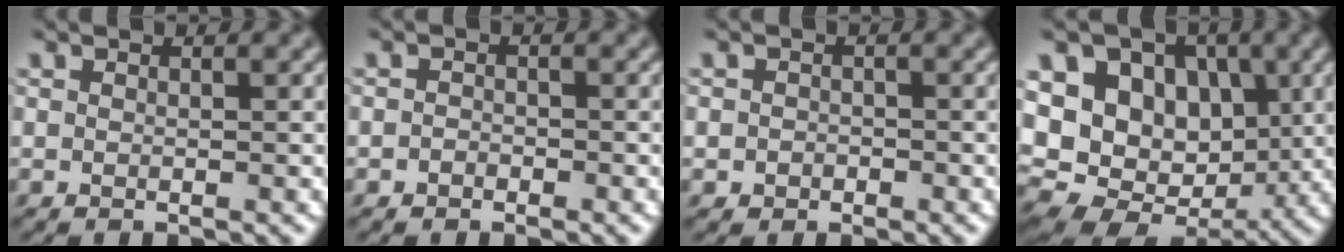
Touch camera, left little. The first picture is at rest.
{"total": 0.9, "force": [-0.5, 0.7, 0.2], "torque": [0.006, -0.002, -0.016]}
{"total": 1.3, "force": [-0.4, 1.3, 0.2], "torque": [0.012, 0.000, -0.013]}
{"total": 14.1, "force": [2.9, 10.5, 8.9], "torque": [-0.149, 0.016, 0.049]}